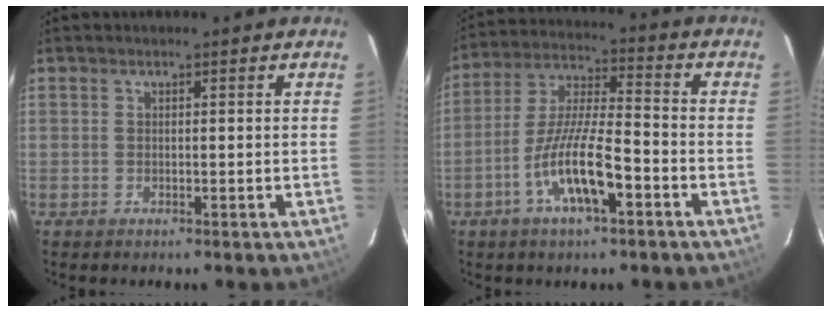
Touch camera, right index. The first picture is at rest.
{"total": 12.1, "force": [-5.7, 2.6, 10.3], "torque": [-0.211, -0.006, -0.106]}